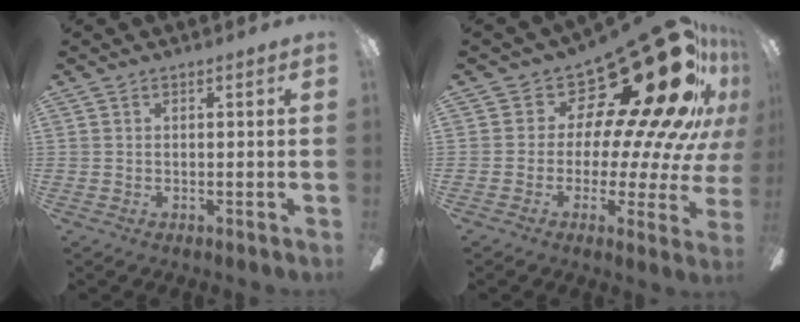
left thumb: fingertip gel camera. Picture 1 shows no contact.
{"total": 26.1, "force": [13.6, 10.2, 19.7], "torque": [-0.270, -0.112, 0.240]}